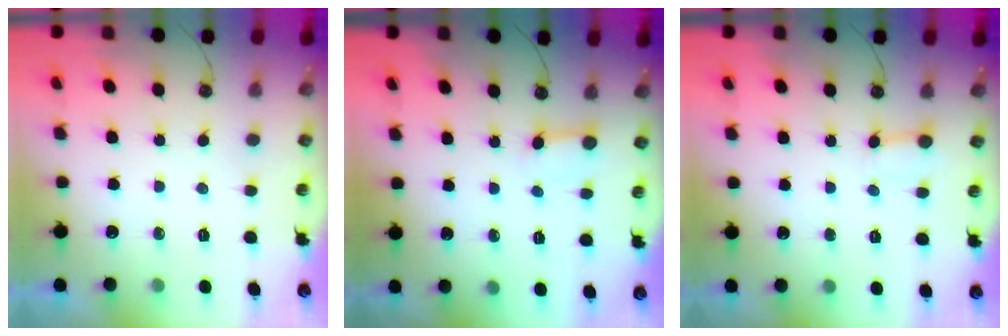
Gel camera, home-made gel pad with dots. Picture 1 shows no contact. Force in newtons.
{"total": 3.4, "press": 3.4, "slide": 0.5}
{"total": 2.2, "press": 2.2, "slide": 0.3}